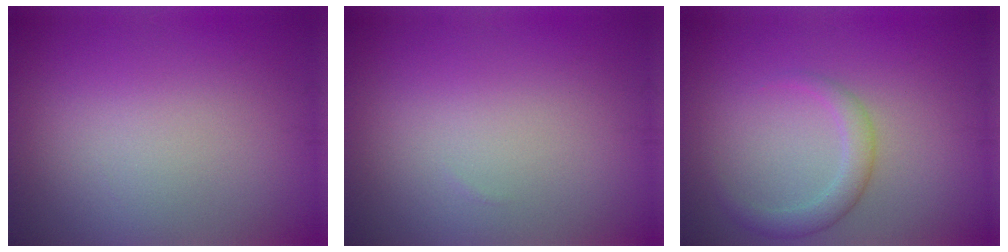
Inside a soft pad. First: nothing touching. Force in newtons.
{"total": 0.0}
{"total": 2.4, "press": 2.4, "slide": 0.1}